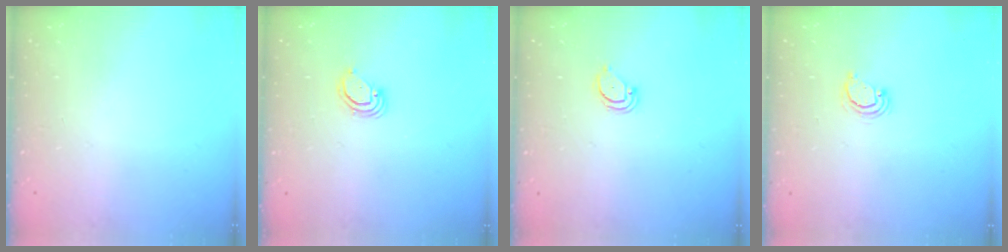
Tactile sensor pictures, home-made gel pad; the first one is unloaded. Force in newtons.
{"total": 2.9, "press": 2.9, "slide": 0.2}
{"total": 2.4, "press": 2.4, "slide": 0.2}
{"total": 3.0, "press": 3.0, "slide": 0.2}